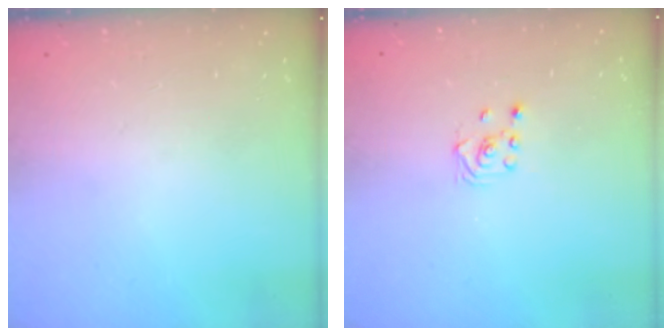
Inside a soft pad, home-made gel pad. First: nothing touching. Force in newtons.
{"total": 1.6, "press": 1.4, "slide": 0.9}